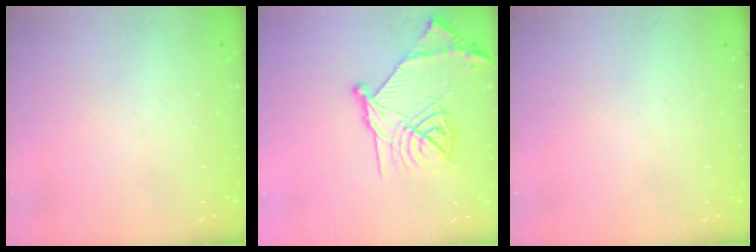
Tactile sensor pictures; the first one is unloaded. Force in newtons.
{"total": 18.5, "press": 18.4, "slide": 1.6}
{"total": 0.0}